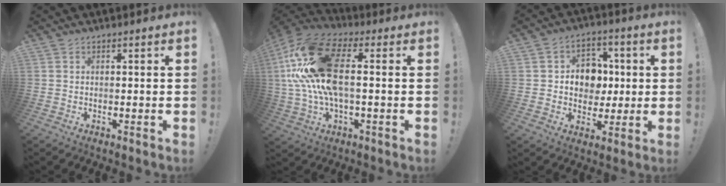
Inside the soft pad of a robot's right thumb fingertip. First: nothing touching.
{"total": 22.7, "force": [2.5, 11.5, 19.4], "torque": [-0.375, 0.008, 0.045]}
{"total": 10.4, "force": [0.9, 9.3, 4.4], "torque": [-0.055, 0.002, 0.027]}